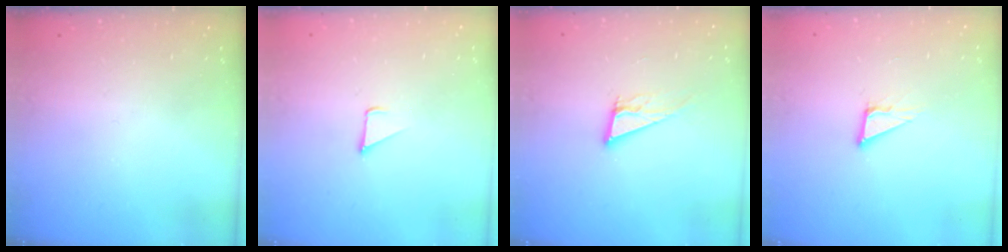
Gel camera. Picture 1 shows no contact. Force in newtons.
{"total": 1.7, "press": 1.7, "slide": 0.1}
{"total": 9.2, "press": 8.4, "slide": 3.5}
{"total": 5.0, "press": 5.0, "slide": 0.2}